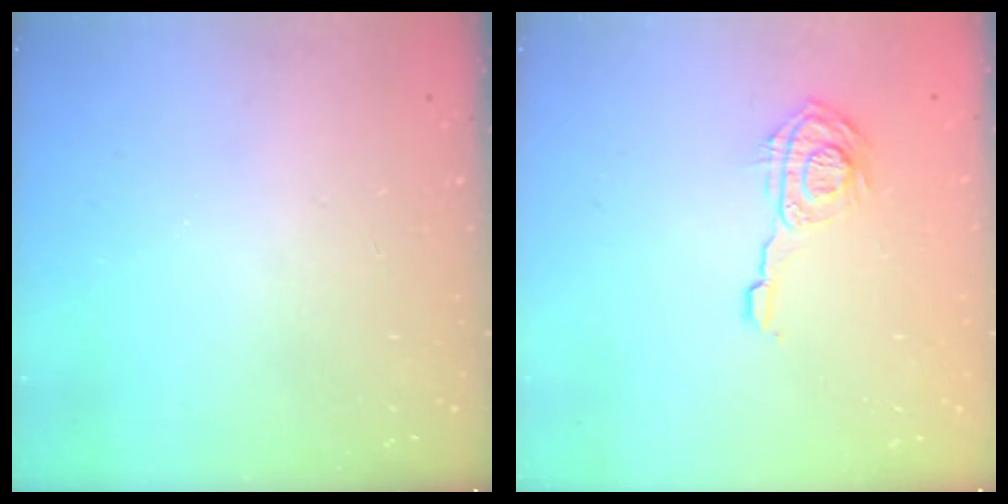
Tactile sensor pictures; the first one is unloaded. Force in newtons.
{"total": 9.7, "press": 9.7, "slide": 0.5}